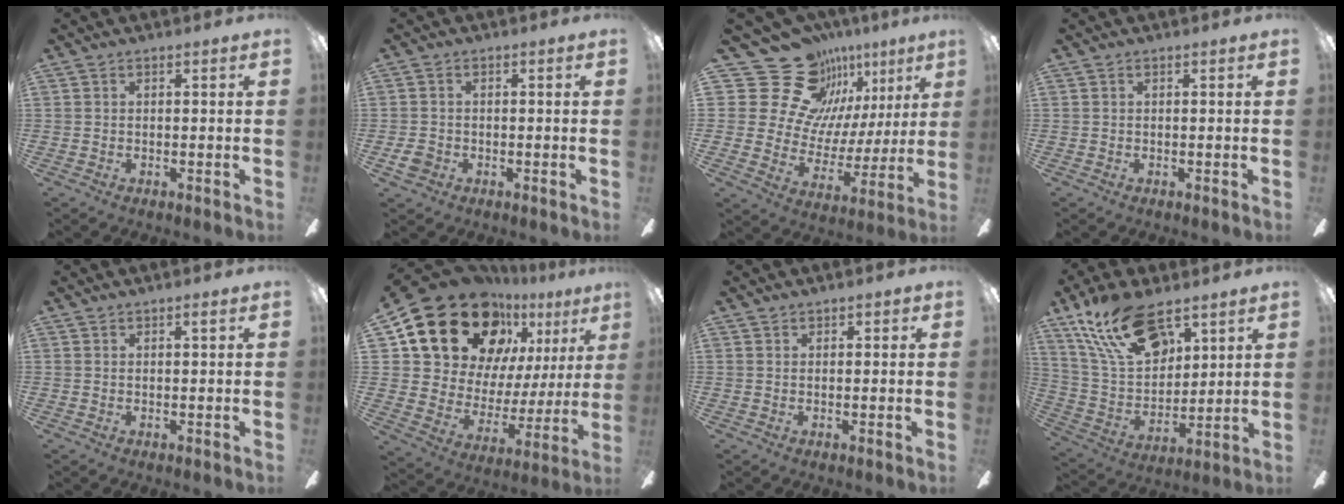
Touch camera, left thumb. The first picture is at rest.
{"total": 3.3, "force": [-1.2, 2.6, 1.6], "torque": [-0.038, 0.004, -0.025]}
{"total": 23.1, "force": [14.4, 15.8, 8.8], "torque": [-0.154, -0.096, 0.292]}
{"total": 0.0}
{"total": 1.0, "force": [0.8, 0.1, 0.5], "torque": [-0.010, 0.000, 0.015]}
{"total": 24.6, "force": [15.7, 15.2, 11.3], "torque": [-0.209, -0.100, 0.299]}
{"total": 1.1, "force": [0.8, 0.6, 0.2], "torque": [-0.003, 0.002, 0.016]}
{"total": 20.0, "force": [12.4, 10.3, 11.8], "torque": [-0.239, -0.051, 0.223]}